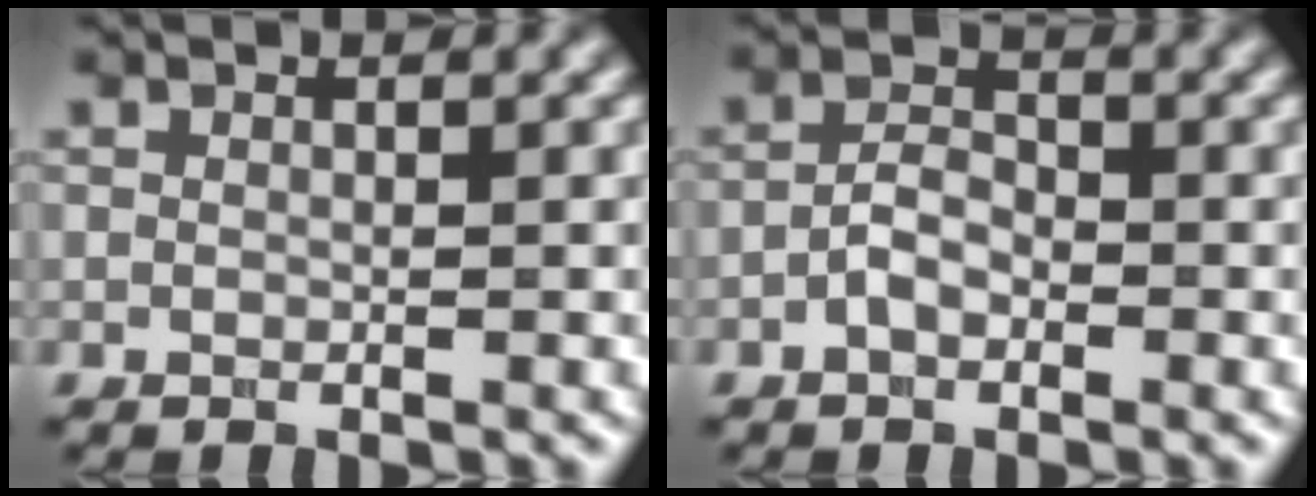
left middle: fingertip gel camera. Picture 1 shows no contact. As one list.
[{"total": 2.3, "force": [-1.0, 1.3, 1.6], "torque": [-0.031, 0.006, -0.025]}]